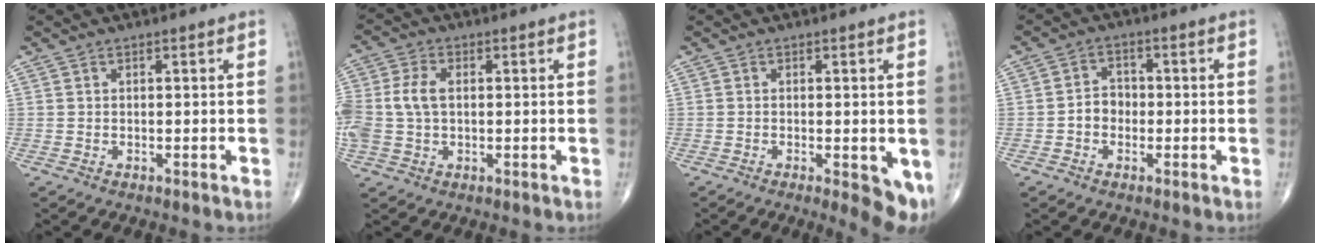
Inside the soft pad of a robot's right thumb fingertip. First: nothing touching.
{"total": 8.2, "force": [0.3, 5.4, 6.2], "torque": [-0.154, 0.017, 0.007]}
{"total": 6.5, "force": [-1.7, 1.9, 6.0], "torque": [-0.074, -0.018, -0.023]}
{"total": 3.7, "force": [-1.0, 3.1, 1.9], "torque": [-0.013, 0.017, -0.026]}